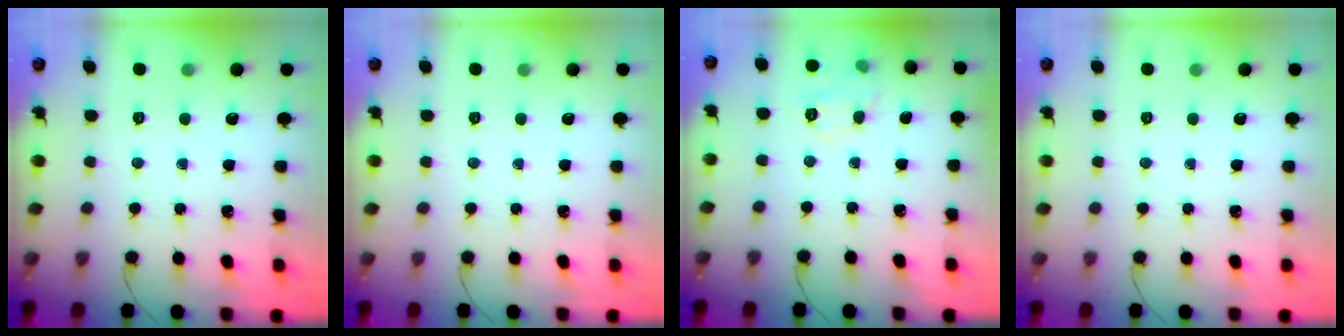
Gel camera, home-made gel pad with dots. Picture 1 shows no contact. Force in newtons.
{"total": 0.0}
{"total": 8.5, "press": 8.4, "slide": 1.5}
{"total": 0.0}